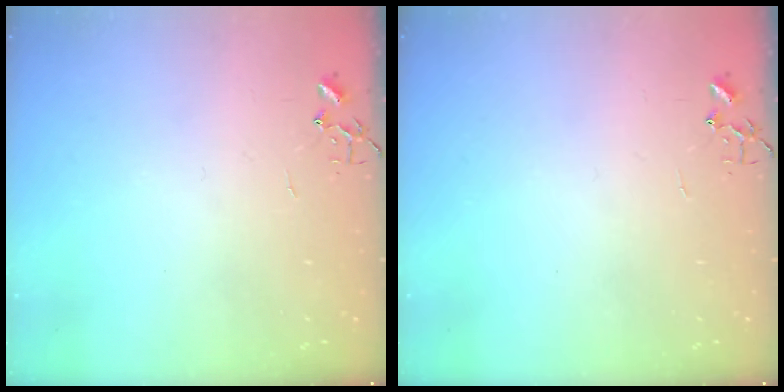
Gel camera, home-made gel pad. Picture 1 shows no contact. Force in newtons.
{"total": 0.0}